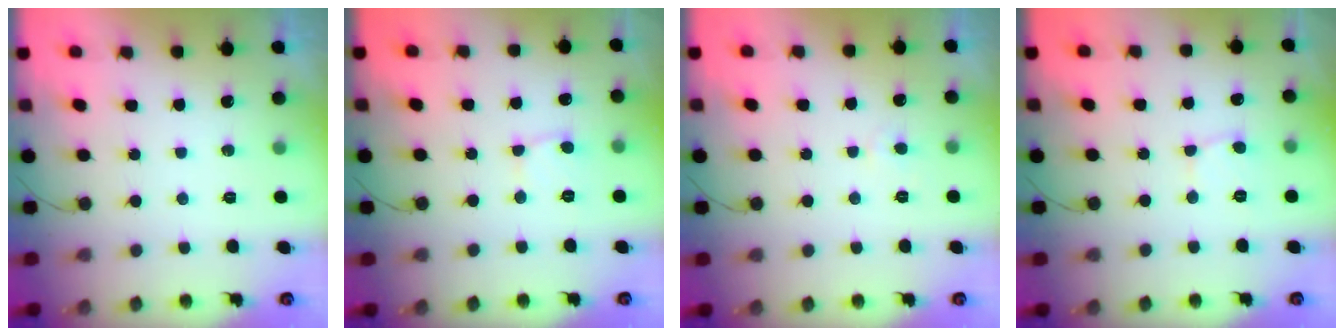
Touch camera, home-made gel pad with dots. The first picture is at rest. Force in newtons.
{"total": 2.1, "press": 2.1, "slide": 0.1}
{"total": 2.6, "press": 2.6, "slide": 0.2}
{"total": 3.0, "press": 3.0, "slide": 0.3}